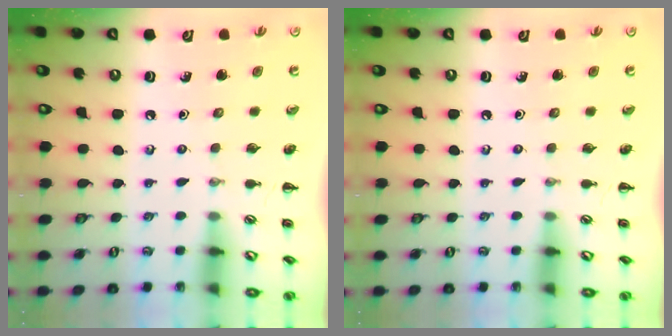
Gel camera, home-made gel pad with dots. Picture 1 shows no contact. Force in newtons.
{"total": 0.0}